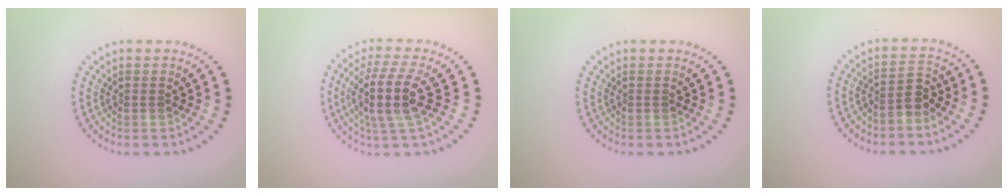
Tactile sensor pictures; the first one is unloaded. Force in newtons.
{"total": 4.5, "press": 3.7, "slide": 2.6}
{"total": 0.0}
{"total": 2.3, "press": 1.8, "slide": 1.4}